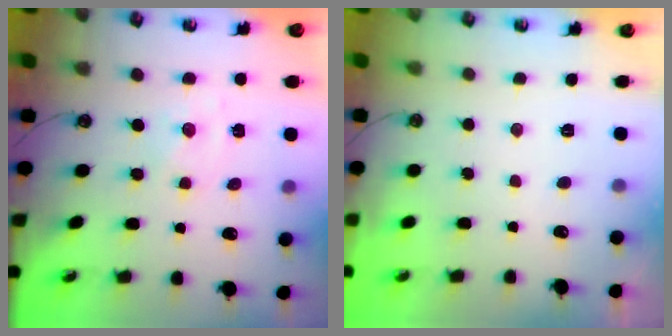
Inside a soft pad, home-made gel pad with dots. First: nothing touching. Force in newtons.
{"total": 0.0}